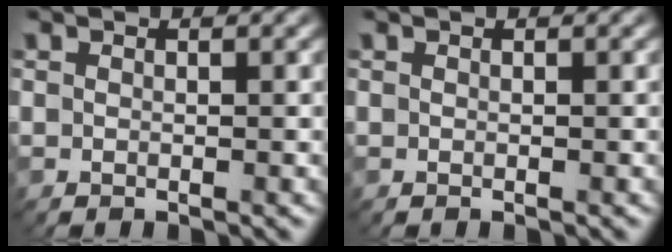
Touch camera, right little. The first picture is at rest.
{"total": 0.0}